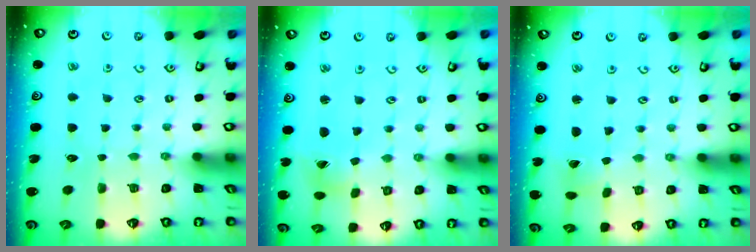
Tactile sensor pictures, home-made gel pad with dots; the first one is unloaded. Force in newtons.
{"total": 3.0, "press": 3.0, "slide": 0.4}
{"total": 2.6, "press": 2.6, "slide": 0.1}